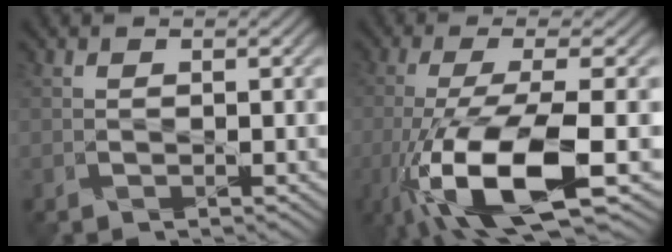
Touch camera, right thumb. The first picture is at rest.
{"total": 13.4, "force": [-5.6, 3.1, 11.8], "torque": [-0.248, -0.021, -0.095]}